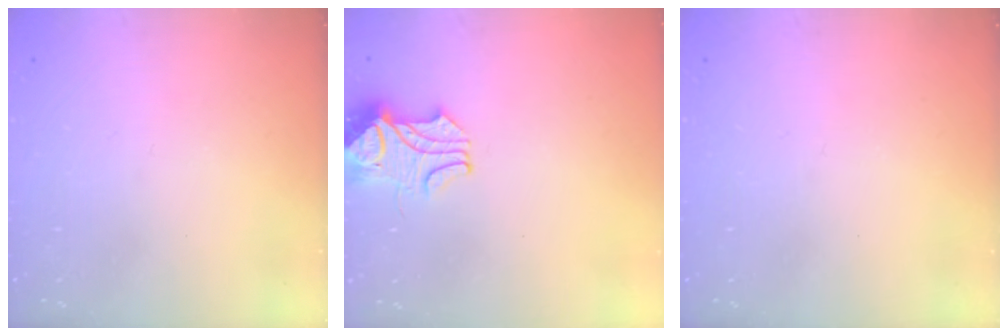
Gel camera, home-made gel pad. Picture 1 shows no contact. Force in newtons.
{"total": 2.0, "press": 1.9, "slide": 0.8}
{"total": 0.0}